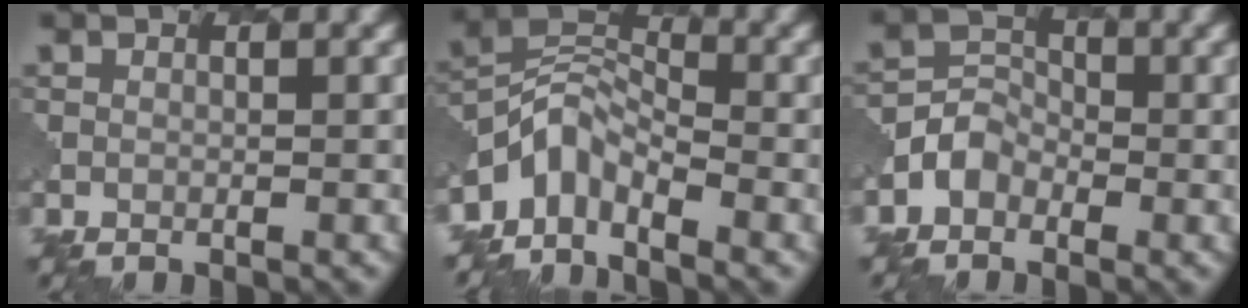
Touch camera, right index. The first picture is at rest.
{"total": 3.9, "force": [-3.0, 2.0, 1.5], "torque": [-0.025, 0.003, -0.071]}
{"total": 2.4, "force": [-1.2, 2.0, 0.6], "torque": [-0.014, 0.007, -0.032]}